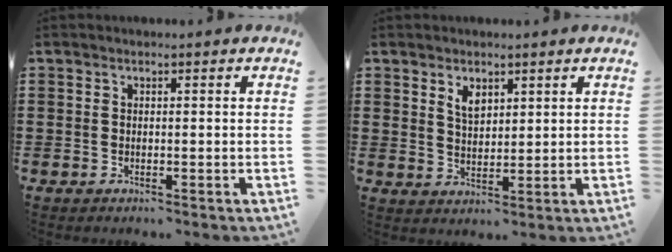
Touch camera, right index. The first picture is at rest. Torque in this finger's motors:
{"motor_torque": [0.02, 0.02, 0.19, 0.07]}